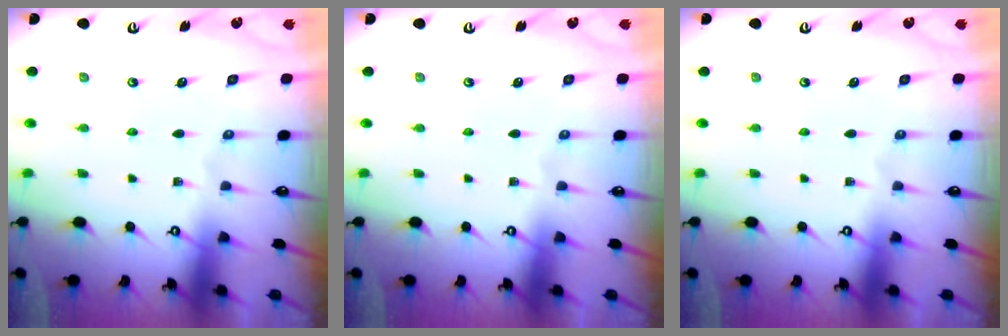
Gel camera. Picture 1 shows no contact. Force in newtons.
{"total": 0.0}
{"total": 0.0}